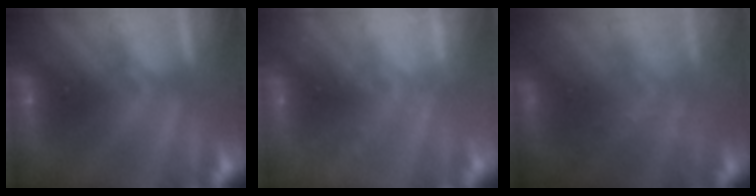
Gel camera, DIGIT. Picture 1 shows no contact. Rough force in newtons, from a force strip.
{"total": 2.3}
{"total": 7.8}